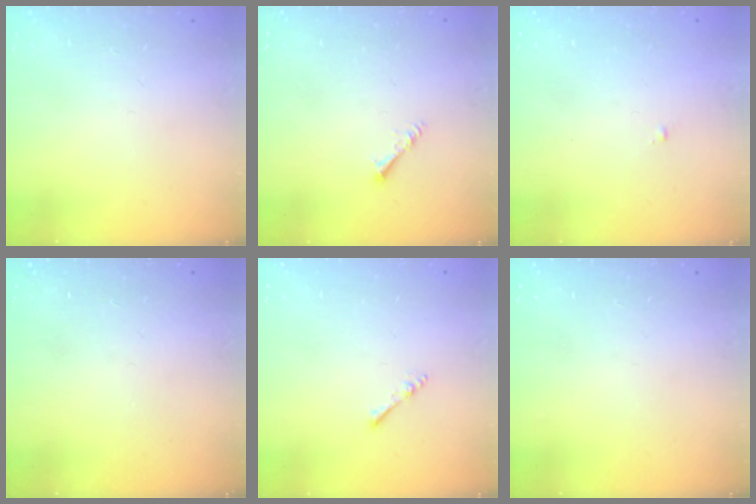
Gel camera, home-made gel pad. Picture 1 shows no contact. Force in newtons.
{"total": 1.8, "press": 1.8, "slide": 0.1}
{"total": 0.6, "press": 0.6, "slide": 0.2}
{"total": 0.0}
{"total": 2.4, "press": 2.3, "slide": 0.5}
{"total": 0.0}